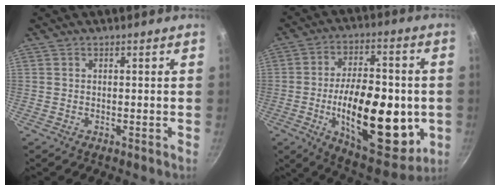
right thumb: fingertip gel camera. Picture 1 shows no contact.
{"total": 25.0, "force": [-3.9, 12.2, 21.5], "torque": [-0.301, 0.003, -0.052]}